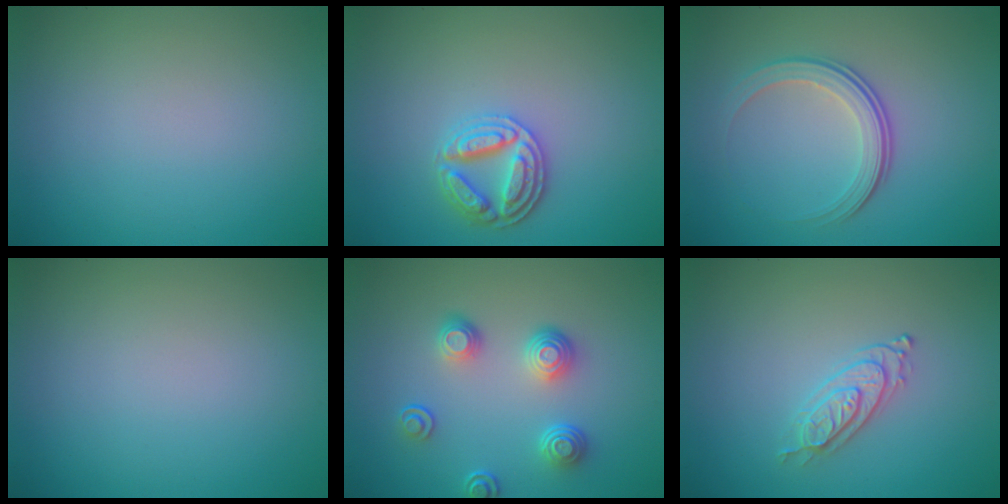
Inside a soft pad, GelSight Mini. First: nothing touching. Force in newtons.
{"total": 3.3, "press": 3.1, "slide": 1.1}
{"total": 3.5, "press": 2.6, "slide": 2.3}
{"total": 0.0}
{"total": 3.5, "press": 2.8, "slide": 2.2}
{"total": 2.2, "press": 2.0, "slide": 0.7}